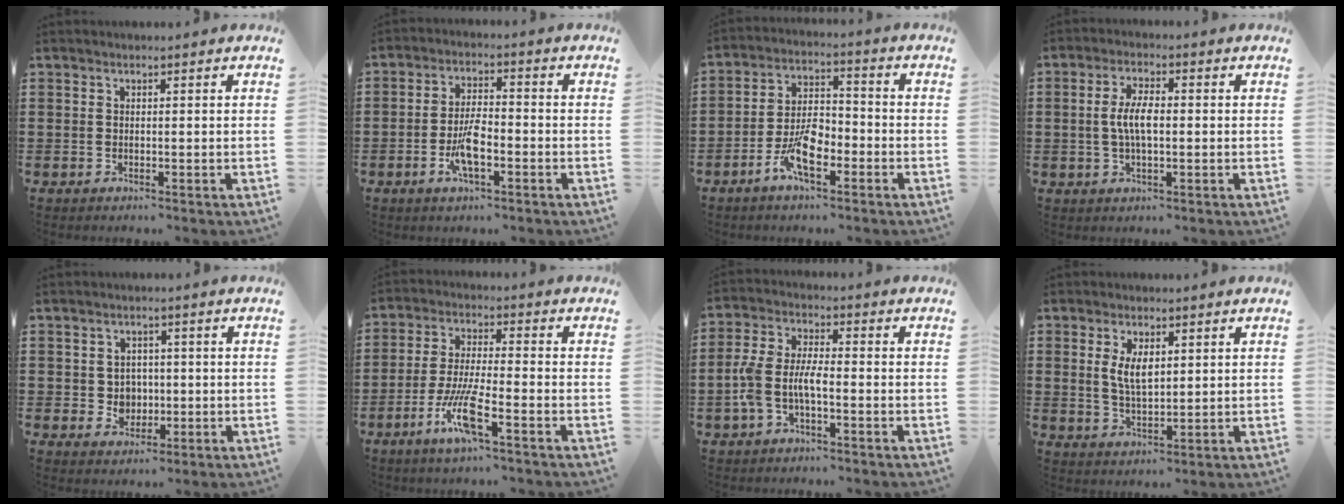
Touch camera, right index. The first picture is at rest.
{"total": 6.1, "force": [-2.2, 2.1, 5.3], "torque": [-0.115, -0.001, -0.045]}
{"total": 7.9, "force": [-3.9, 3.3, 6.0], "torque": [-0.133, 0.000, -0.076]}
{"total": 5.1, "force": [-0.2, 1.9, 4.8], "torque": [-0.103, -0.001, -0.010]}
{"total": 3.4, "force": [-0.2, 3.3, 0.9], "torque": [-0.023, 0.007, -0.008]}
{"total": 8.2, "force": [-4.2, 1.1, 6.9], "torque": [-0.156, -0.013, -0.084]}
{"total": 5.9, "force": [-1.9, 2.4, 5.0], "torque": [-0.128, -0.005, -0.045]}
{"total": 4.6, "force": [1.2, 2.1, 3.9], "torque": [-0.074, 0.002, 0.018]}